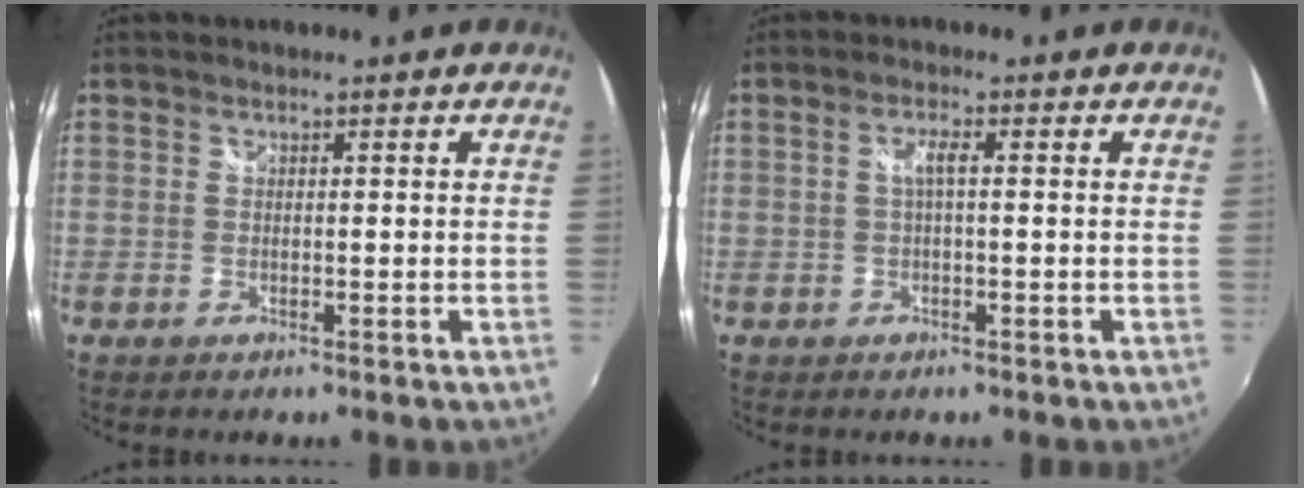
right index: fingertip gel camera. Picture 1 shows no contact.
{"total": 2.1, "force": [0.0, 0.2, 2.1], "torque": [-0.040, 0.004, -0.002]}